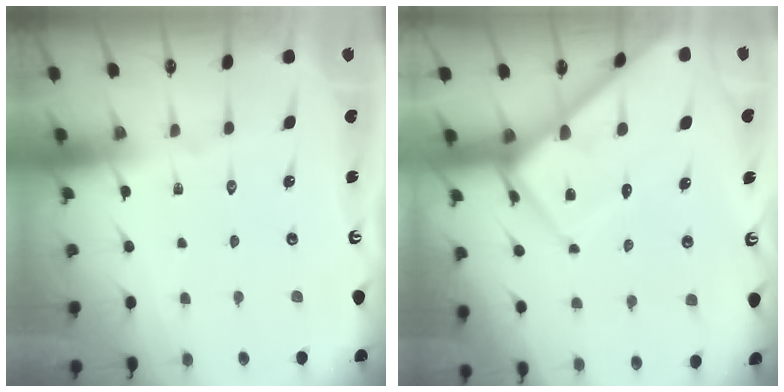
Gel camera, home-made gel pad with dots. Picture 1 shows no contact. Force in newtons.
{"total": 10.7, "press": 10.7, "slide": 0.9}